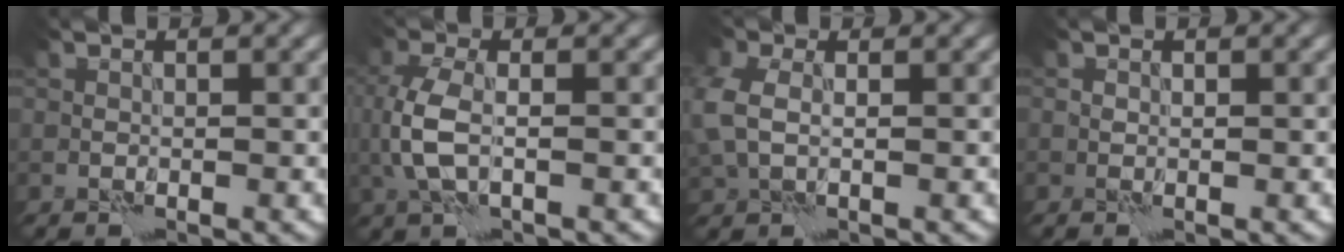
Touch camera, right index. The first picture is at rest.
{"total": 3.8, "force": [0.0, 1.6, 3.4], "torque": [-0.090, -0.002, 0.001]}
{"total": 4.4, "force": [0.3, 3.2, 3.0], "torque": [-0.088, -0.001, 0.004]}
{"total": 0.0}